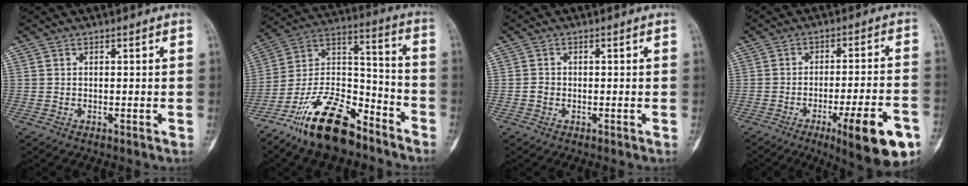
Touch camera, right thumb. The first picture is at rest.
{"total": 19.1, "force": [-13.5, 8.0, 10.9], "torque": [-0.184, 0.094, -0.241]}
{"total": 1.2, "force": [-0.5, 1.0, 0.5], "torque": [-0.004, 0.005, -0.010]}
{"total": 15.8, "force": [-7.5, 3.2, 13.5], "torque": [-0.168, 0.027, -0.098]}